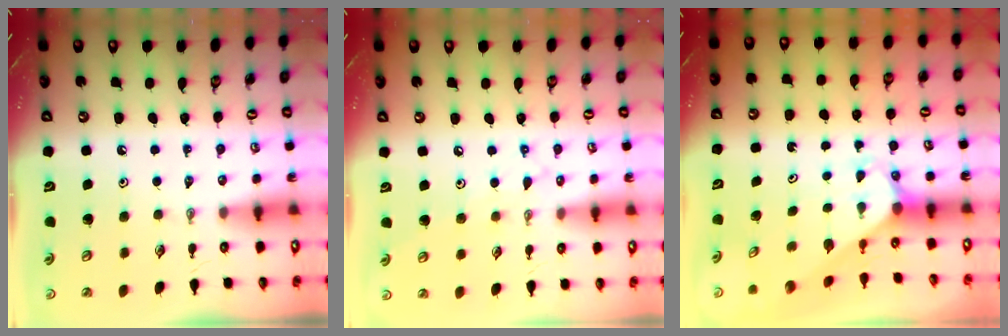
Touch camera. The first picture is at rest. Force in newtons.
{"total": 7.8, "press": 7.7, "slide": 0.6}
{"total": 2.7, "press": 2.7, "slide": 0.1}